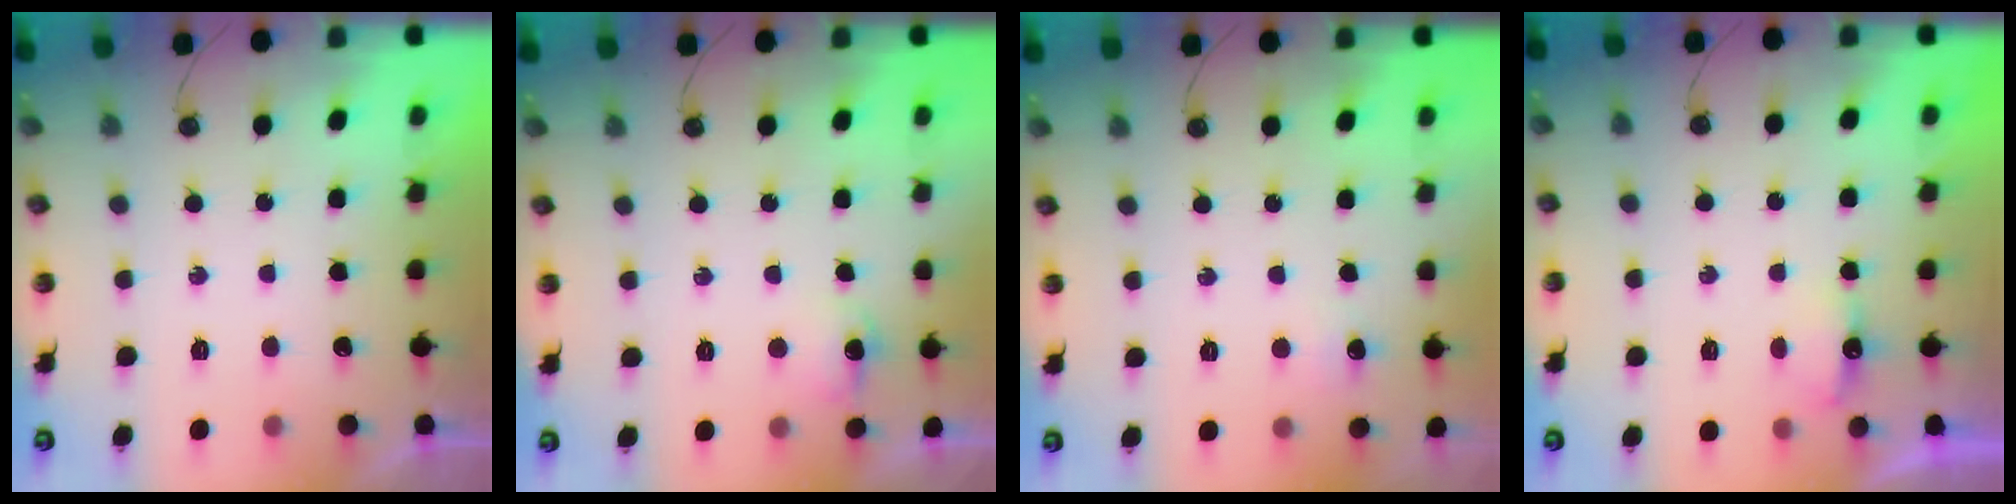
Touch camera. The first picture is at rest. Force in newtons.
{"total": 7.8, "press": 7.7, "slide": 0.9}
{"total": 4.6, "press": 4.5, "slide": 0.7}
{"total": 3.9, "press": 3.9, "slide": 0.7}